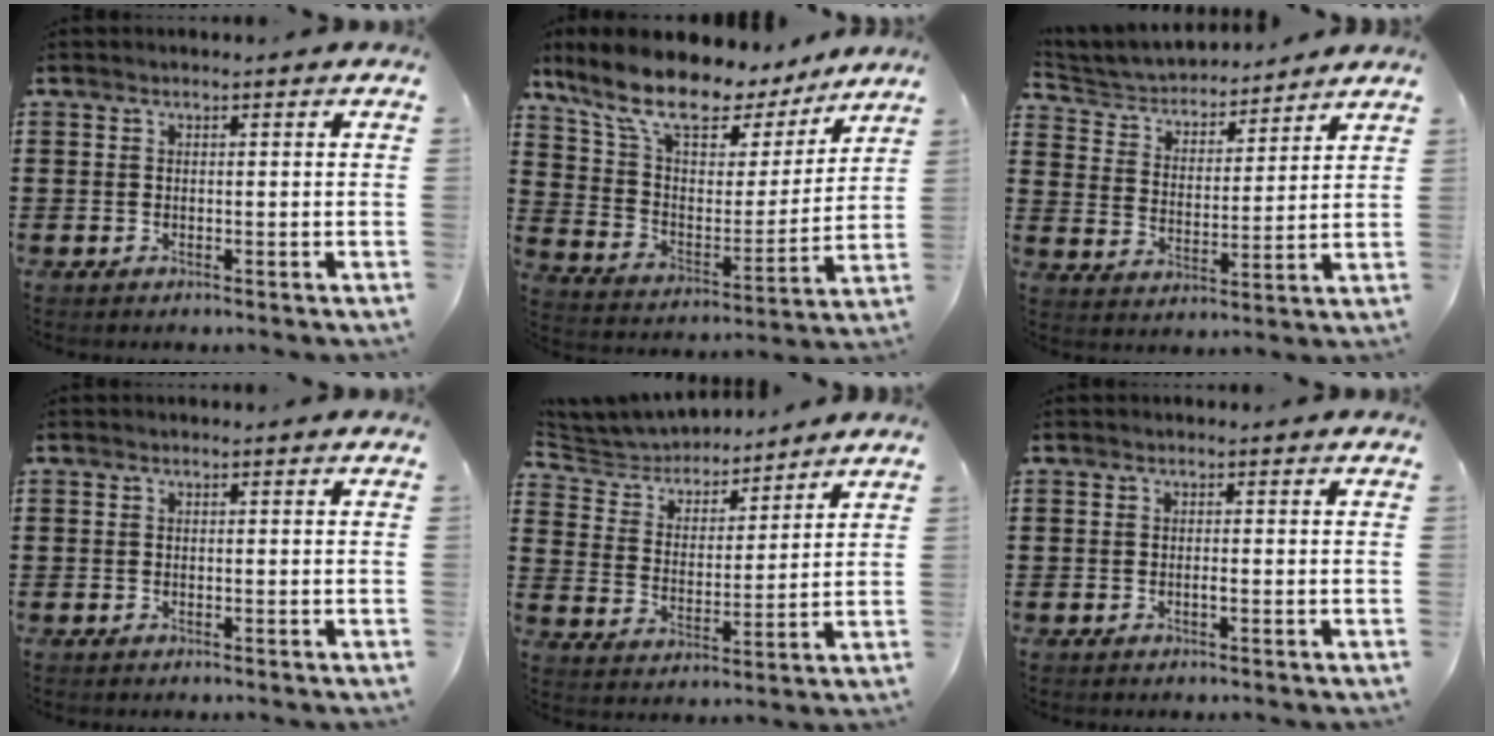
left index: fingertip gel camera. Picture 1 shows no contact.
{"total": 12.1, "force": [10.1, 3.7, 5.5], "torque": [-0.140, -0.065, 0.172]}
{"total": 4.3, "force": [4.1, 1.0, 0.4], "torque": [-0.034, -0.027, 0.067]}
{"total": 0.0}
{"total": 5.2, "force": [5.1, 1.0, 0.4], "torque": [-0.039, -0.032, 0.086]}
{"total": 0.6, "force": [-0.2, 0.1, 0.6], "torque": [-0.011, -0.002, -0.002]}